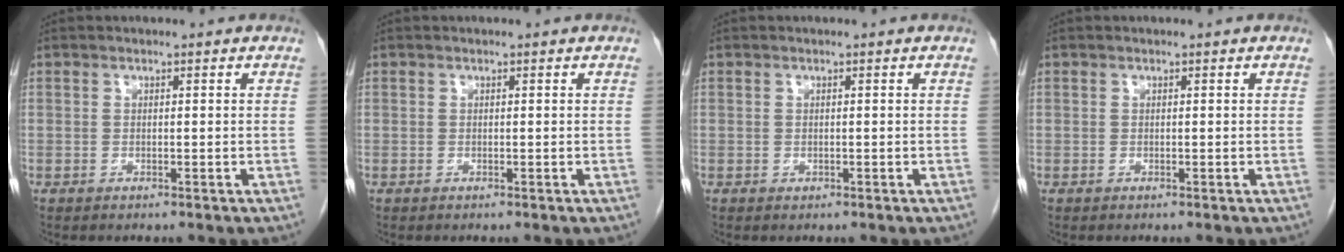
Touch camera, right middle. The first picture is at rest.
{"total": 0.0}
{"total": 0.0}
{"total": 0.0}